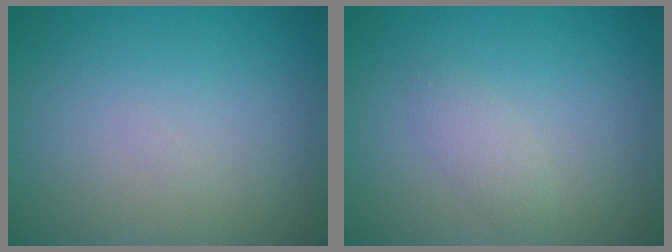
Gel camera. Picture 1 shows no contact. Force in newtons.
{"total": 1.3, "press": 1.3, "slide": 0.0}